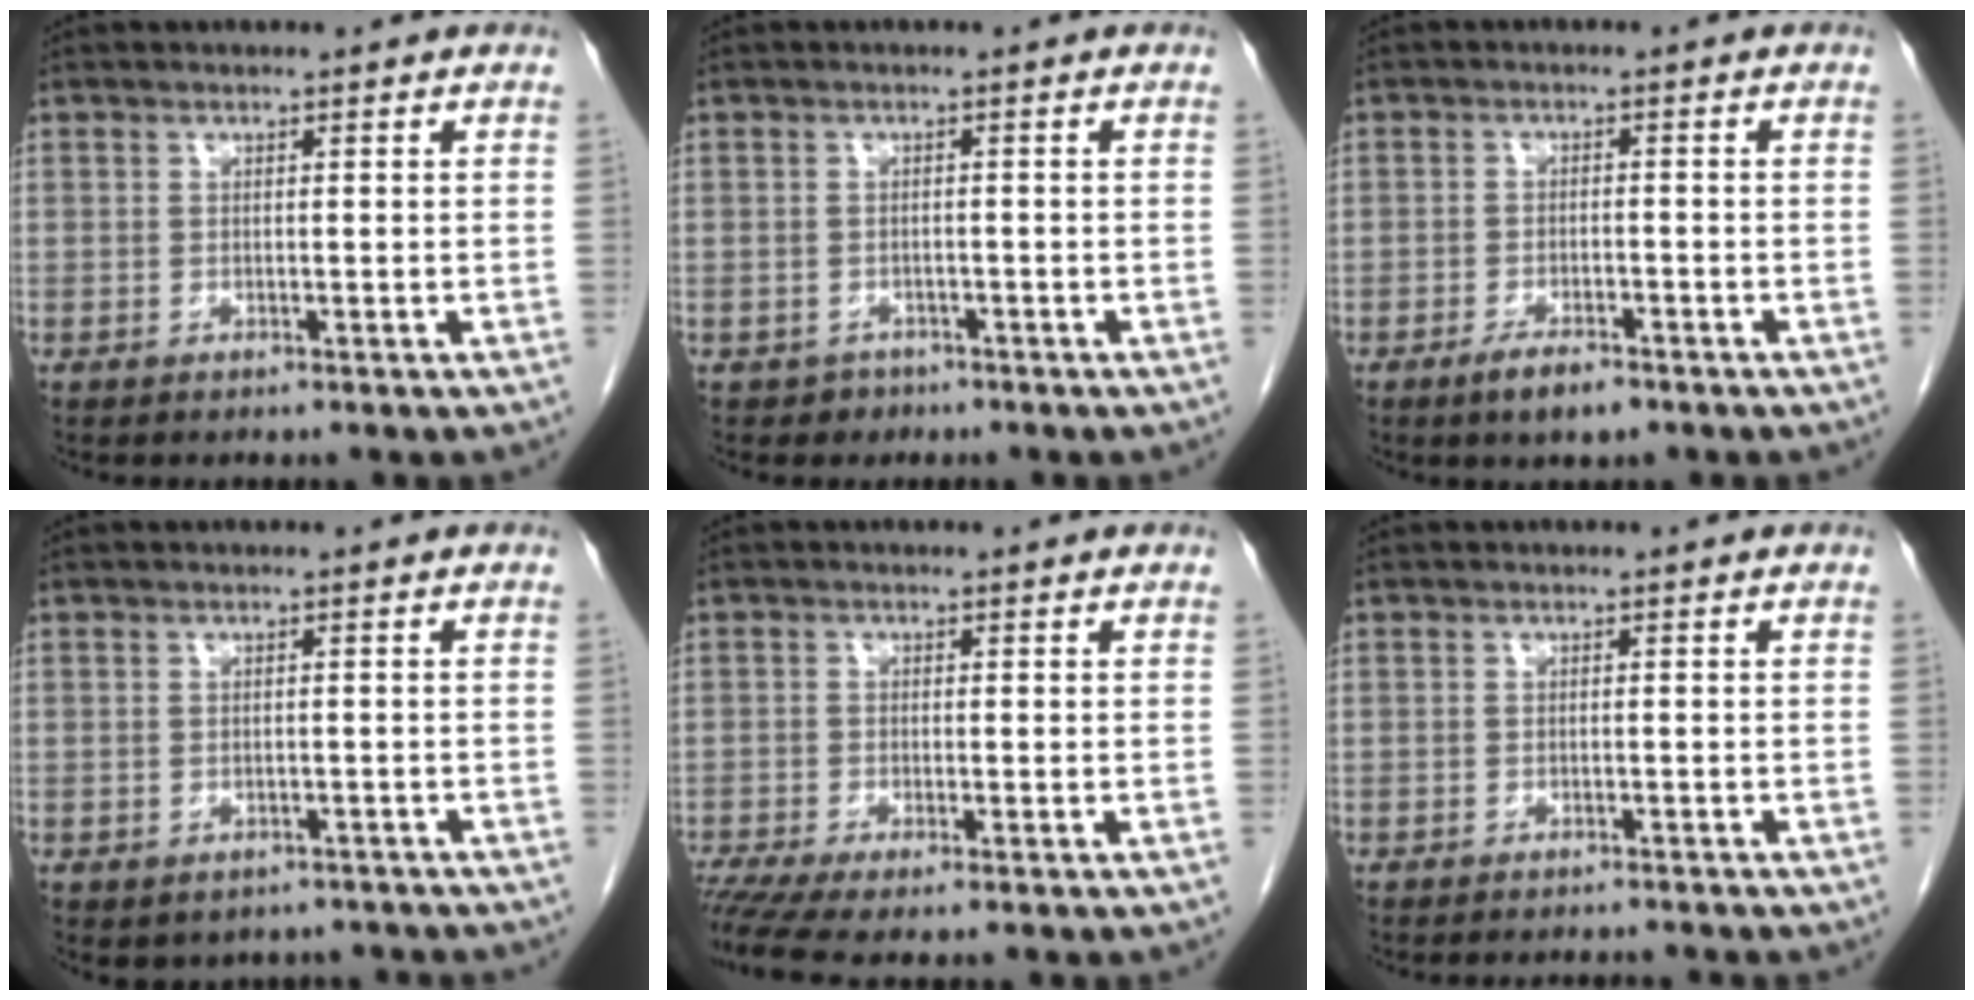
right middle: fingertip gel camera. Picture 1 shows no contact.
{"total": 1.6, "force": [-1.0, 1.2, -0.2], "torque": [-0.001, 0.007, -0.015]}
{"total": 3.9, "force": [-2.7, 1.2, 2.6], "torque": [-0.050, -0.002, -0.044]}
{"total": 4.4, "force": [-3.5, 2.6, 0.7], "torque": [0.001, 0.013, -0.040]}
{"total": 5.0, "force": [-3.8, 0.4, 3.3], "torque": [-0.060, -0.009, -0.068]}
{"total": 2.4, "force": [-2.4, -0.2, 0.3], "torque": [0.001, -0.006, -0.030]}